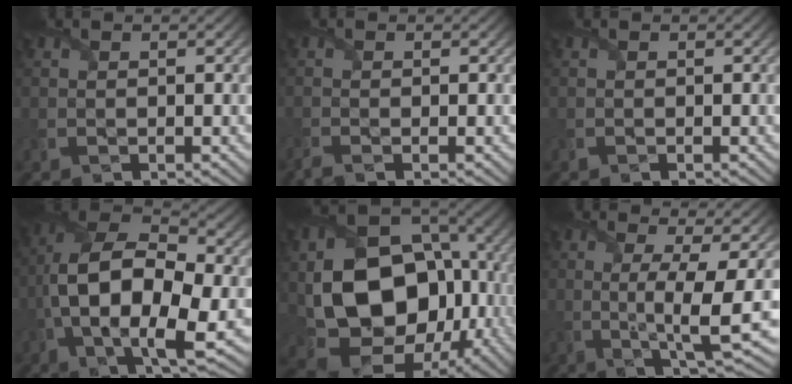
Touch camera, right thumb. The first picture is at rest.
{"total": 1.3, "force": [-1.0, 0.1, 0.7], "torque": [-0.020, -0.006, -0.028]}
{"total": 0.0}
{"total": 15.0, "force": [-2.6, 7.7, 12.7], "torque": [-0.252, -0.005, -0.056]}
{"total": 18.2, "force": [-1.1, 13.9, 11.7], "torque": [-0.221, -0.050, 0.009]}
{"total": 8.1, "force": [-0.3, 1.5, 8.0], "torque": [-0.140, 0.001, -0.004]}